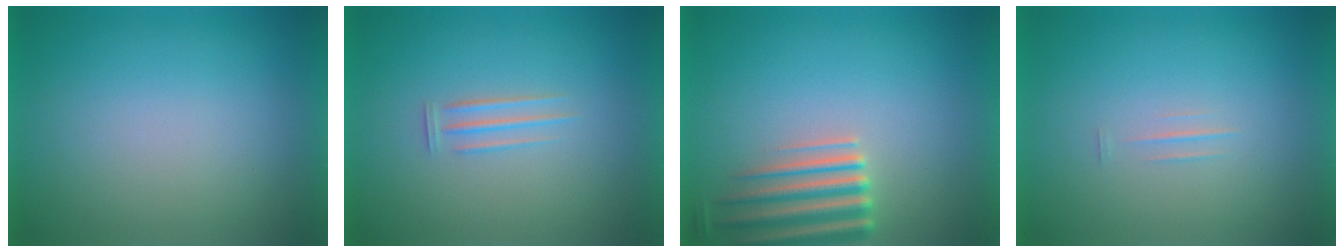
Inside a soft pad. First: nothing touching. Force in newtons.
{"total": 1.6}
{"total": 5.5}
{"total": 1.3}